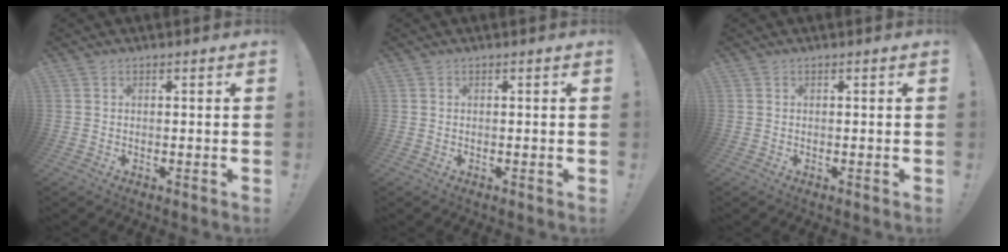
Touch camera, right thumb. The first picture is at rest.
{"total": 0.0}
{"total": 0.0}